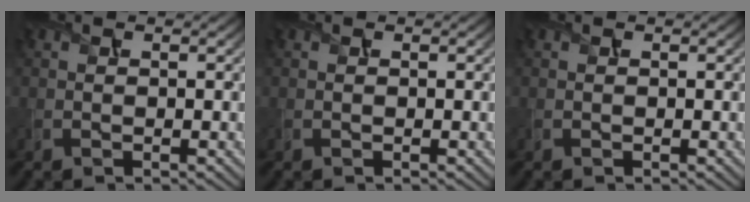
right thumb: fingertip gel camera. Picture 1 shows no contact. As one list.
[{"total": 0.0}, {"total": 0.0}]